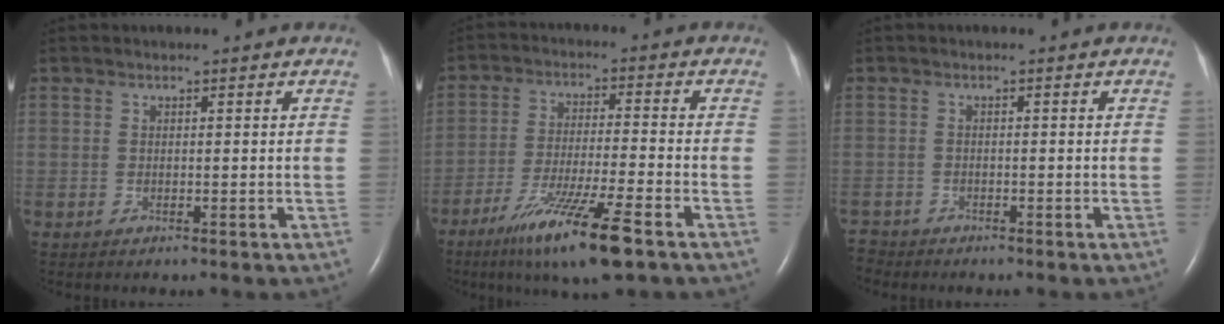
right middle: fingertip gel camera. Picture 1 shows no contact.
{"total": 12.2, "force": [-7.4, 0.1, 9.7], "torque": [-0.187, -0.036, -0.131]}
{"total": 1.9, "force": [-1.8, 0.4, -0.3], "torque": [0.007, -0.008, -0.035]}